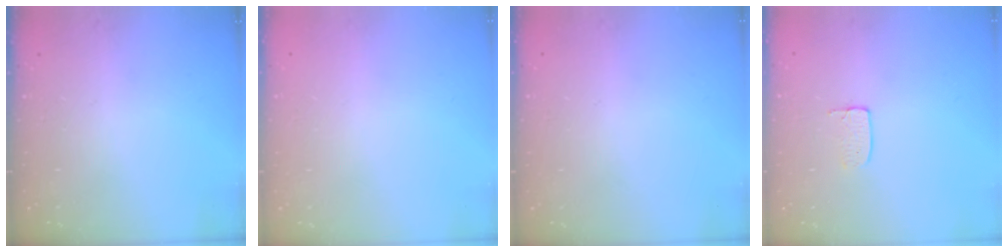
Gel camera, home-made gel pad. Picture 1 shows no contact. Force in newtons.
{"total": 0.0}
{"total": 0.0}
{"total": 3.5, "press": 3.5, "slide": 0.2}